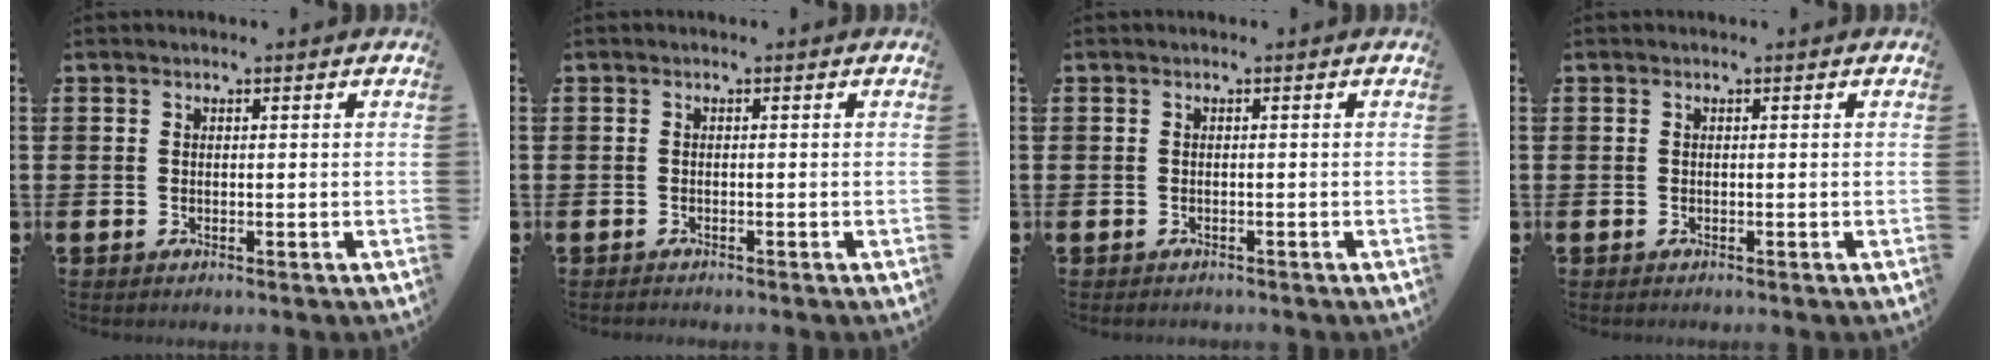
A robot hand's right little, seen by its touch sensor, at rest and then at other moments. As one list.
[{"total": 0.0}, {"total": 0.7, "force": [-0.6, 0.2, -0.1], "torque": [-0.001, 0.001, -0.015]}, {"total": 0.0}]